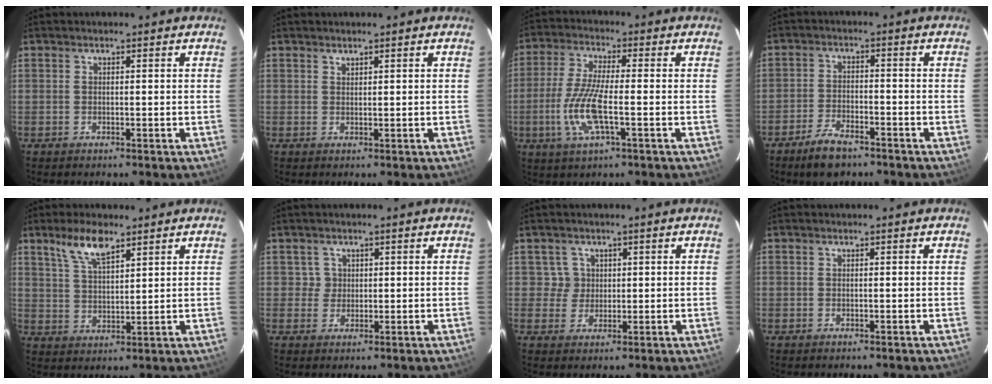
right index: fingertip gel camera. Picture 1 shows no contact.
{"total": 0.8, "force": [0.7, -0.2, 0.0], "torque": [-0.001, 0.000, 0.015]}
{"total": 10.0, "force": [-2.7, 2.0, 9.4], "torque": [-0.201, -0.006, -0.054]}
{"total": 6.6, "force": [-5.1, 2.4, 3.5], "torque": [-0.091, -0.002, -0.091]}
{"total": 6.9, "force": [5.0, 1.9, 4.4], "torque": [-0.084, 0.003, 0.099]}
{"total": 1.8, "force": [0.7, 1.7, -0.3], "torque": [0.017, 0.012, 0.010]}
{"total": 2.7, "force": [1.0, 2.5, -0.3], "torque": [0.019, 0.016, 0.015]}
{"total": 0.0}